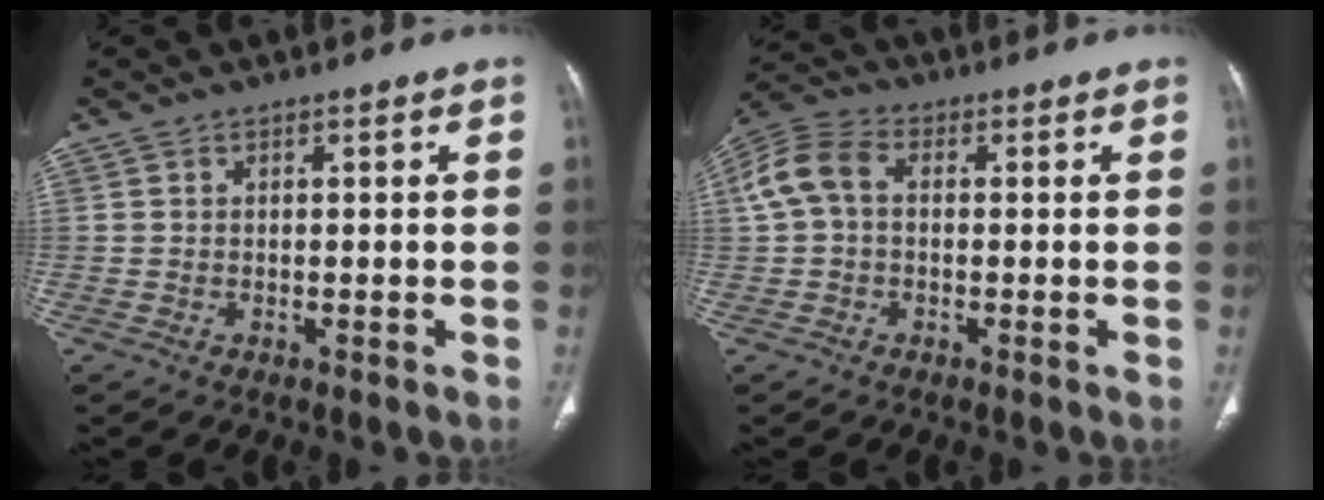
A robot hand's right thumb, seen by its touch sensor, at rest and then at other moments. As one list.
[{"total": 7.7, "force": [0.6, 5.3, 5.5], "torque": [-0.119, 0.027, 0.003]}]